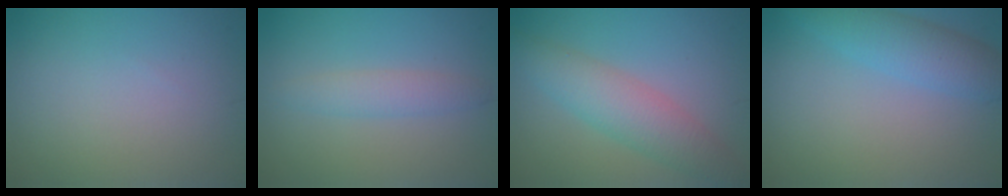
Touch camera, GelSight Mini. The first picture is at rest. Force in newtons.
{"total": 2.0, "press": 2.0, "slide": 0.1}
{"total": 4.5, "press": 4.5, "slide": 0.1}
{"total": 3.9, "press": 3.9, "slide": 0.1}